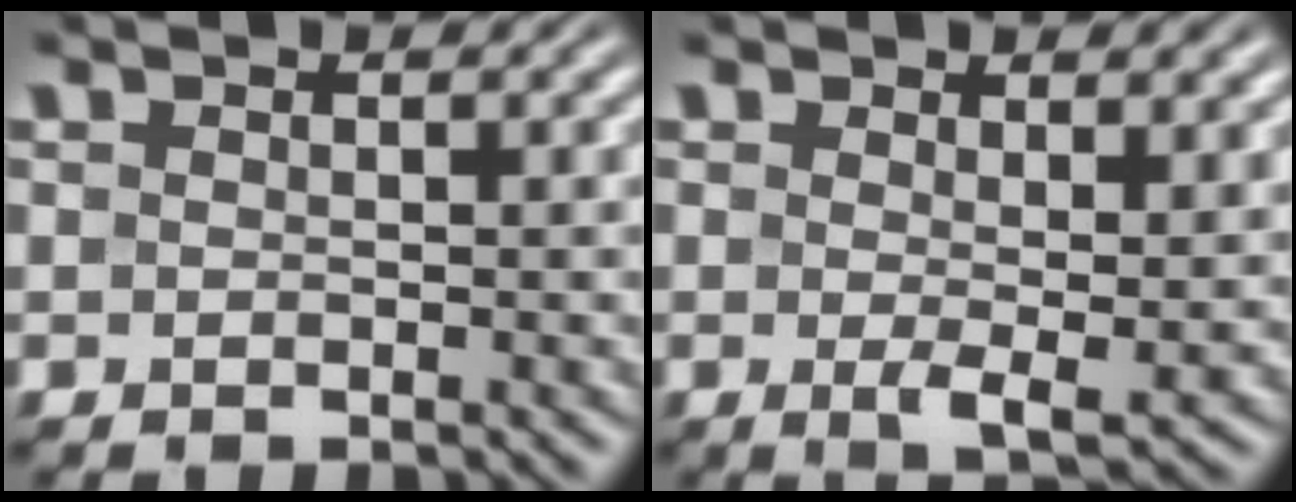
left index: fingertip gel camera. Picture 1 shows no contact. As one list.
[{"total": 3.2, "force": [0.8, 0.8, 3.0], "torque": [-0.046, -0.013, 0.016]}]